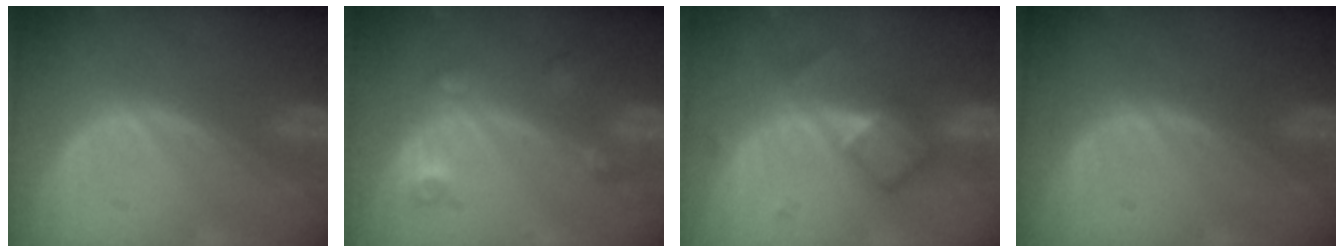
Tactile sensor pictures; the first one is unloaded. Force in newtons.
{"total": 3.5, "press": 3.1, "slide": 1.7}
{"total": 4.8, "press": 4.6, "slide": 1.4}
{"total": 0.0}